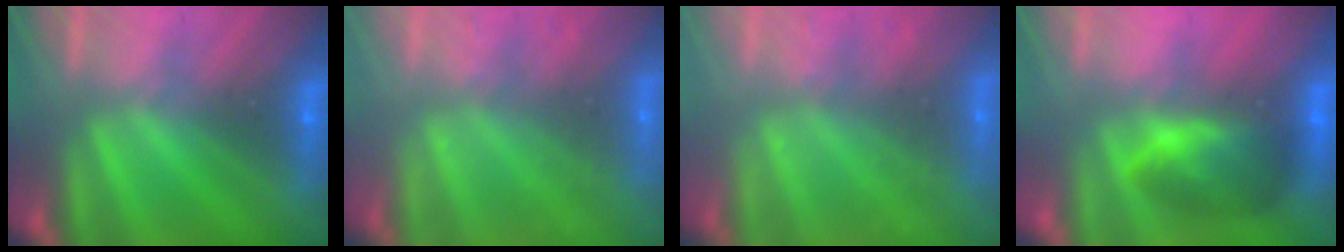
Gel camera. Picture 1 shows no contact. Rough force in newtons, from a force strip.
{"total": 2.3}
{"total": 2.3}
{"total": 7.6}